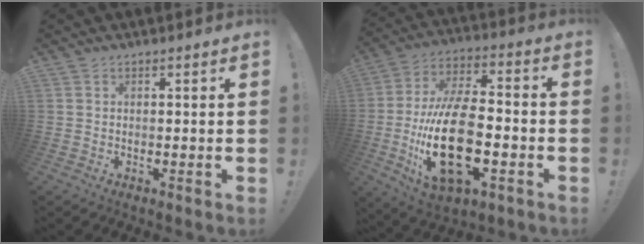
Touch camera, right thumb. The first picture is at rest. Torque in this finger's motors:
{"motor_torque": [2.28, 2.72, 2.30, -0.48, 0.84]}